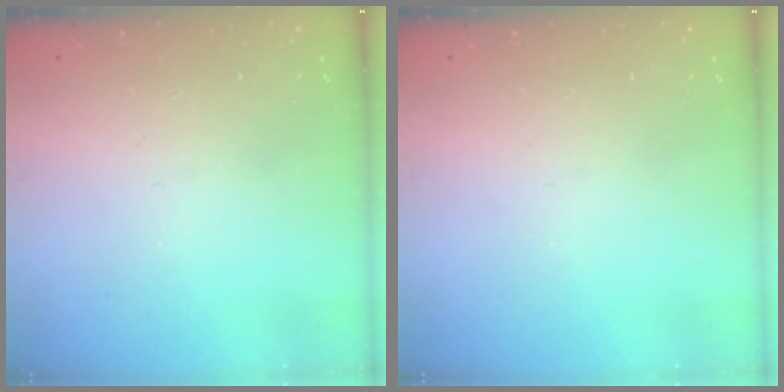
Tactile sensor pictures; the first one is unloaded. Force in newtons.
{"total": 0.0}